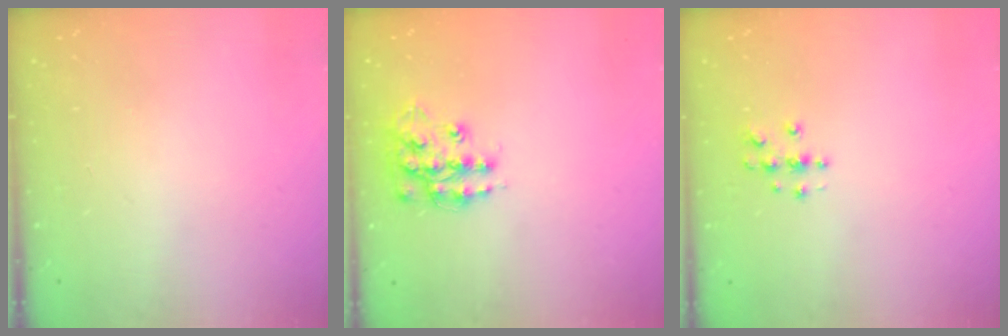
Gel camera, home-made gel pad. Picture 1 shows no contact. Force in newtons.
{"total": 13.7, "press": 13.7, "slide": 0.9}
{"total": 4.0, "press": 4.0, "slide": 0.5}